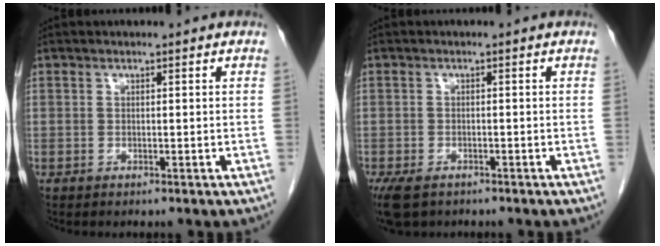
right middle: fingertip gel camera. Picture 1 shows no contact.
{"total": 5.5, "force": [-3.7, 2.9, 2.8], "torque": [-0.055, -0.009, -0.061]}